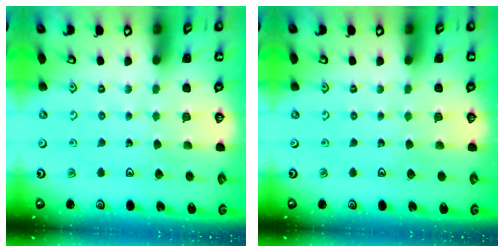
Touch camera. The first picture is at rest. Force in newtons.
{"total": 0.0}